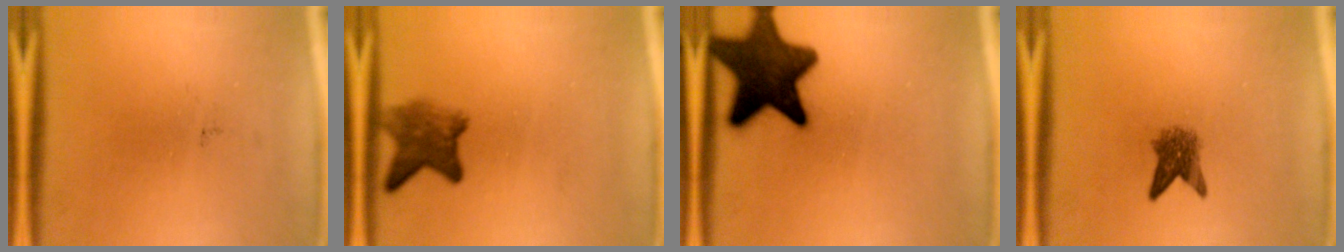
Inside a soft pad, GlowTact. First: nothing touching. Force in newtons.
{"total": 5.0}
{"total": 14.1}
{"total": 3.5}